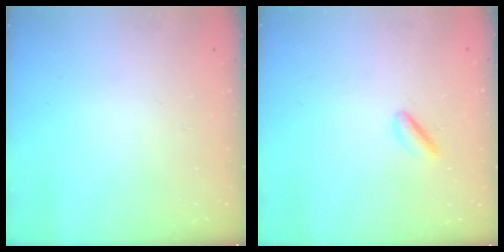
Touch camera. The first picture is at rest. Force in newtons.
{"total": 3.5, "press": 3.4, "slide": 0.8}